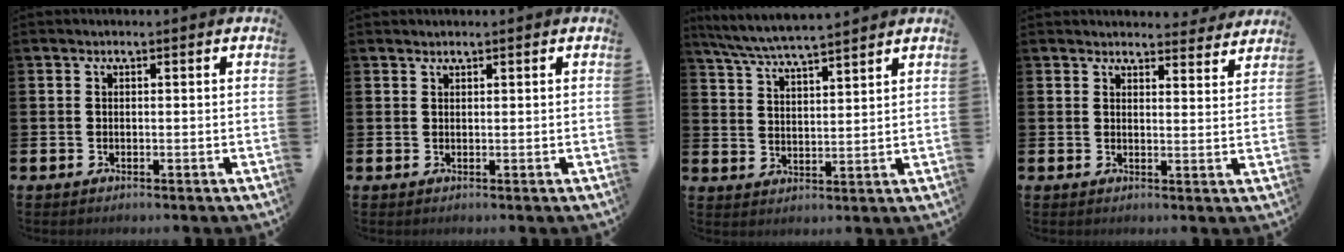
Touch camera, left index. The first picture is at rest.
{"total": 0.9, "force": [0.8, 0.1, 0.0], "torque": [0.000, 0.000, 0.016]}
{"total": 6.3, "force": [6.0, 0.0, 1.7], "torque": [-0.059, -0.029, 0.108]}
{"total": 3.6, "force": [3.6, 0.3, 0.0], "torque": [0.000, -0.024, 0.064]}